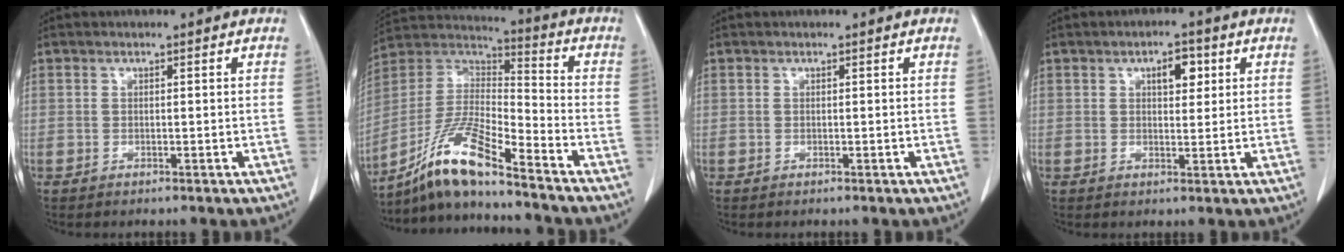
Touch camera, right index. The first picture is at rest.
{"total": 13.5, "force": [-10.3, 0.7, 8.6], "torque": [-0.175, 0.002, -0.194]}
{"total": 0.0}
{"total": 3.8, "force": [1.5, 1.7, 3.1], "torque": [-0.048, 0.005, 0.021]}